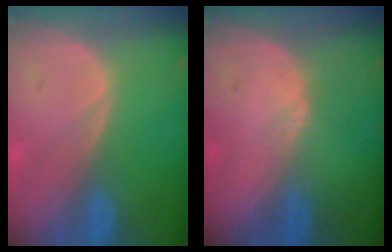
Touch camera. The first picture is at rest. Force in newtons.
{"total": 1.0, "press": 0.7, "slide": 0.6}